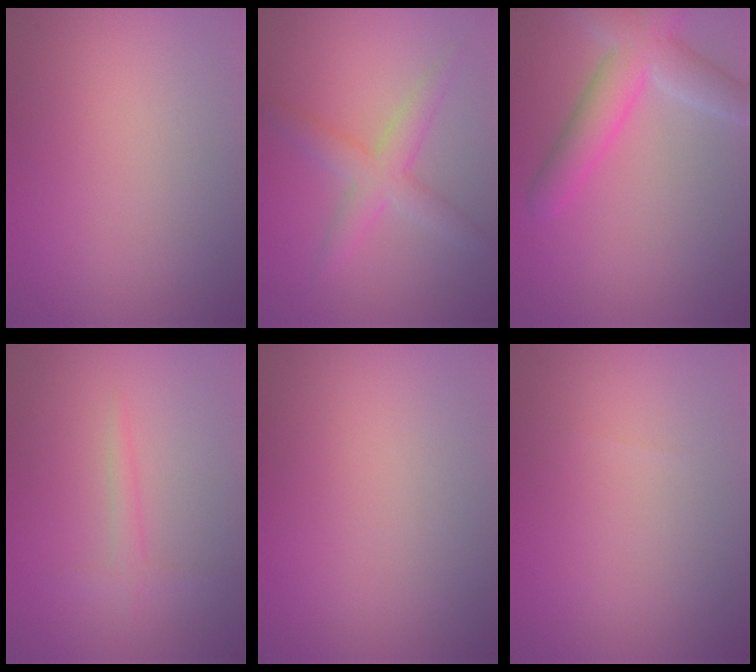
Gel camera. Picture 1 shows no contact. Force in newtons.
{"total": 3.5, "press": 3.5, "slide": 0.0}
{"total": 5.2, "press": 5.2, "slide": 0.3}
{"total": 1.5, "press": 1.5, "slide": 0.1}
{"total": 0.0}
{"total": 0.0}